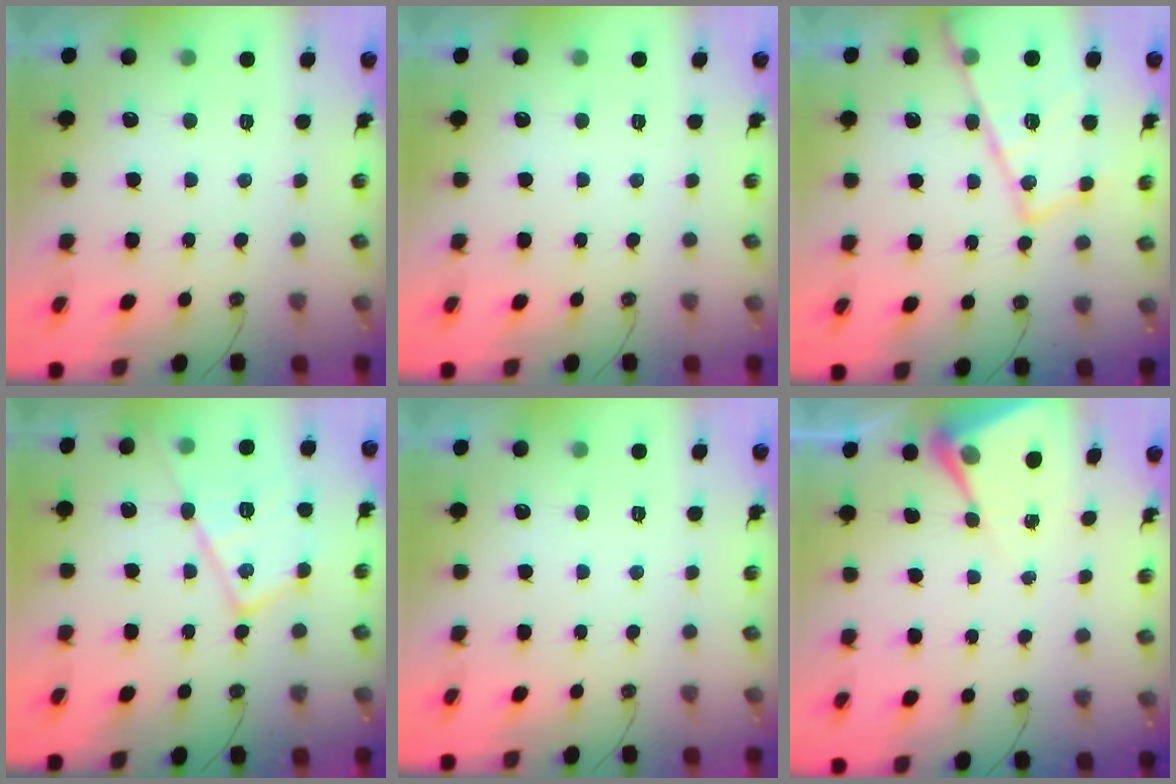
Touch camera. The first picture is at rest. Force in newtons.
{"total": 0.0}
{"total": 20.5, "press": 20.4, "slide": 1.9}
{"total": 16.7, "press": 16.6, "slide": 1.1}
{"total": 0.0}
{"total": 6.5, "press": 6.5, "slide": 0.5}